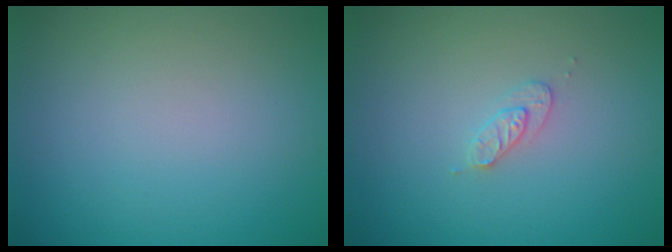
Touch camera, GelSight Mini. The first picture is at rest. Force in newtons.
{"total": 1.4, "press": 1.4, "slide": 0.2}